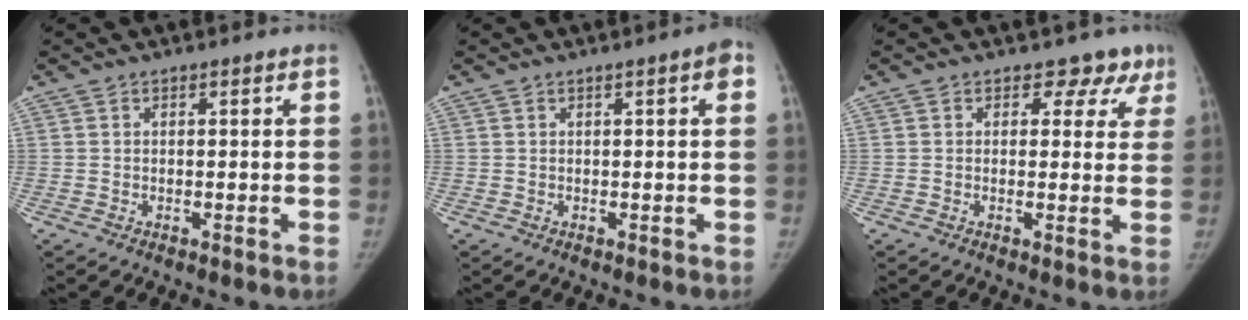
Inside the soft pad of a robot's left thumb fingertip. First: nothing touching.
{"total": 1.9, "force": [0.3, 0.4, 1.8], "torque": [-0.024, 0.006, 0.002]}
{"total": 5.5, "force": [3.8, 3.9, 0.6], "torque": [0.038, -0.014, 0.026]}